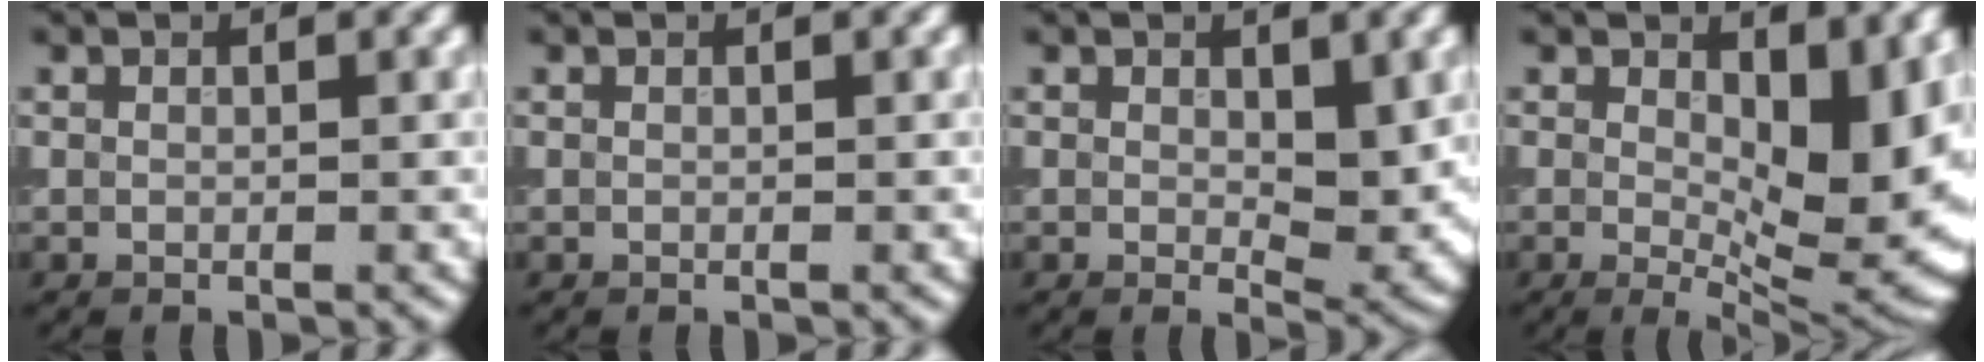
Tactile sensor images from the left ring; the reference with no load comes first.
{"total": 0.0}
{"total": 3.5, "force": [0.7, 1.6, 3.0], "torque": [-0.041, -0.011, 0.014]}
{"total": 10.2, "force": [1.0, 4.4, 9.1], "torque": [-0.113, -0.005, 0.012]}